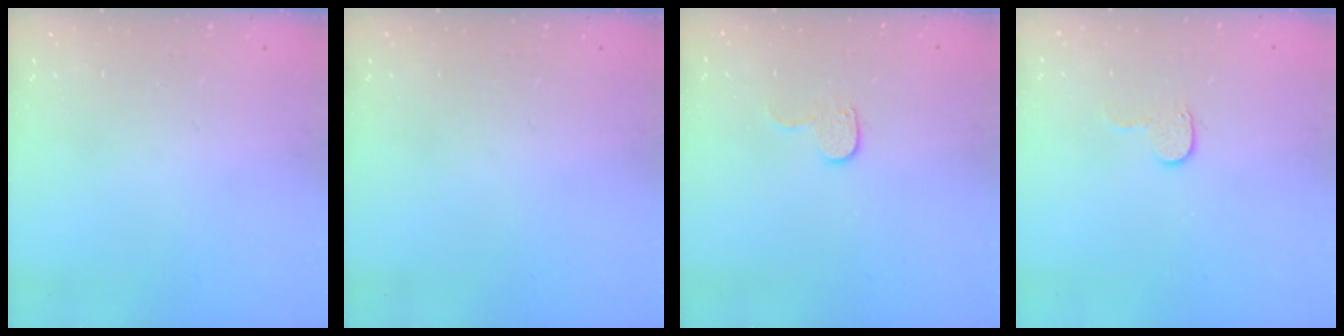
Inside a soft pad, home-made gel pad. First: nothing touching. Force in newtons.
{"total": 0.0}
{"total": 6.7, "press": 6.7, "slide": 0.6}
{"total": 4.1, "press": 4.1, "slide": 0.4}